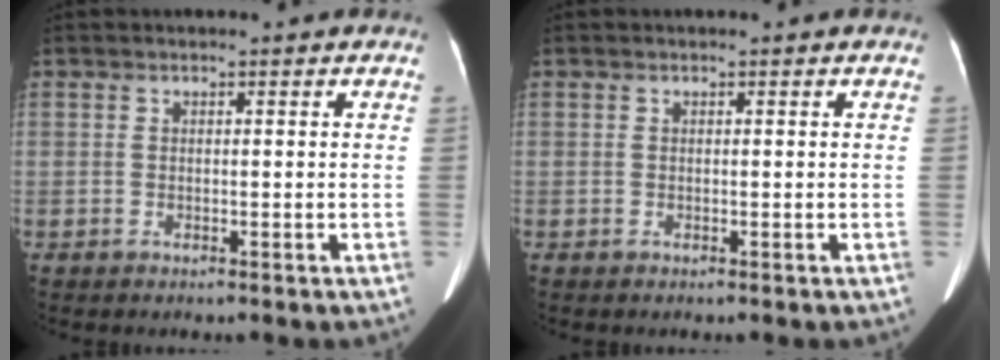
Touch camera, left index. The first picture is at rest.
{"total": 0.0}